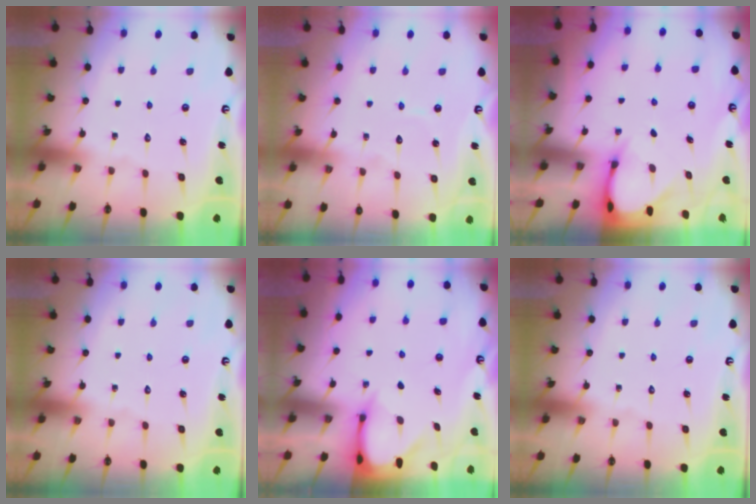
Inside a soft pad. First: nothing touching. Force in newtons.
{"total": 3.4, "press": 3.4, "slide": 0.3}
{"total": 3.3, "press": 3.3, "slide": 0.2}
{"total": 0.0}
{"total": 3.4, "press": 3.4, "slide": 0.3}
{"total": 0.0}